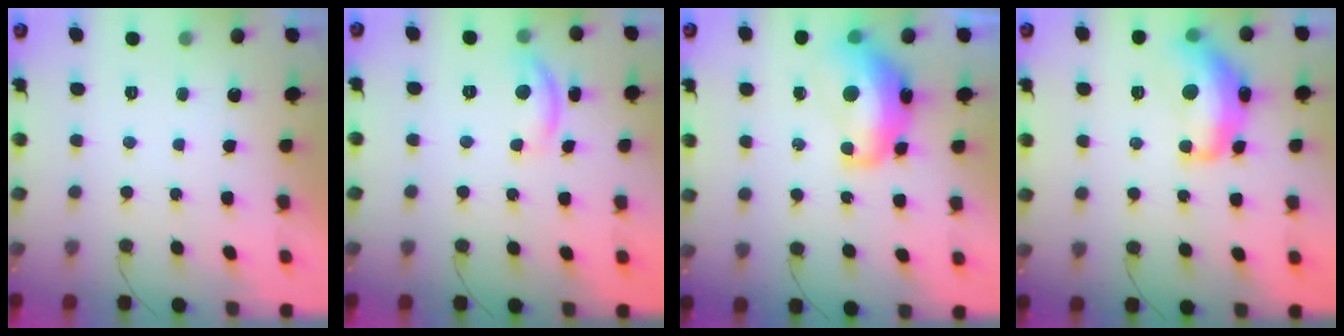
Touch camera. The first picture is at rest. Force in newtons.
{"total": 8.5, "press": 8.4, "slide": 0.6}
{"total": 14.3, "press": 14.2, "slide": 1.6}
{"total": 15.0, "press": 14.9, "slide": 1.1}